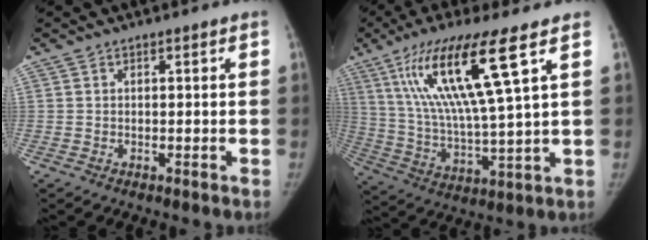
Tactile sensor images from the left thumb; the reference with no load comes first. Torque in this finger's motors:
{"motor_torque": [0.40, 0.30, 1.77, -1.00, 0.24]}